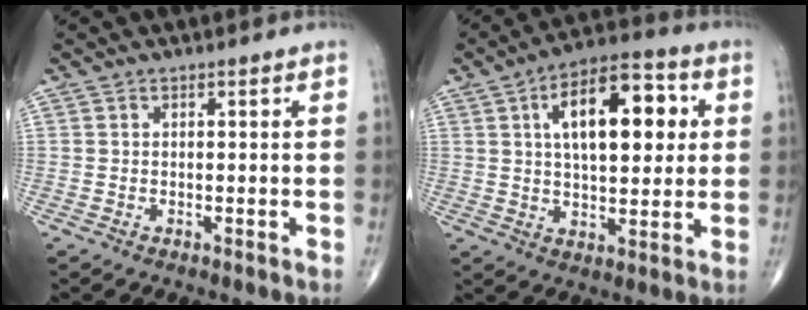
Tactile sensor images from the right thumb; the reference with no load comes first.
{"total": 16.6, "force": [4.1, 7.9, 14.0], "torque": [-0.193, 0.010, 0.059]}